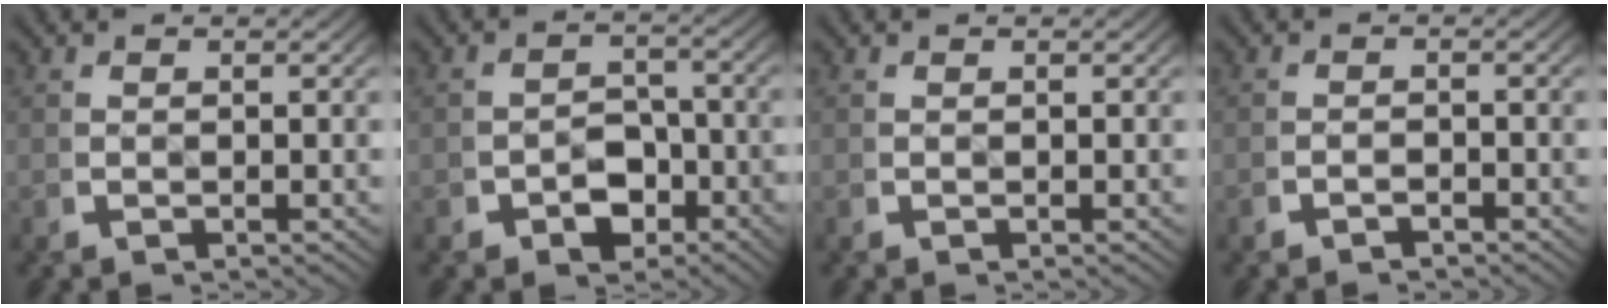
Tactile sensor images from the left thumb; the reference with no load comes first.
{"total": 3.9, "force": [-1.8, 2.9, 1.9], "torque": [-0.024, -0.016, -0.023]}
{"total": 0.0}
{"total": 1.3, "force": [-1.3, 0.2, 0.1], "torque": [-0.002, -0.005, -0.022]}